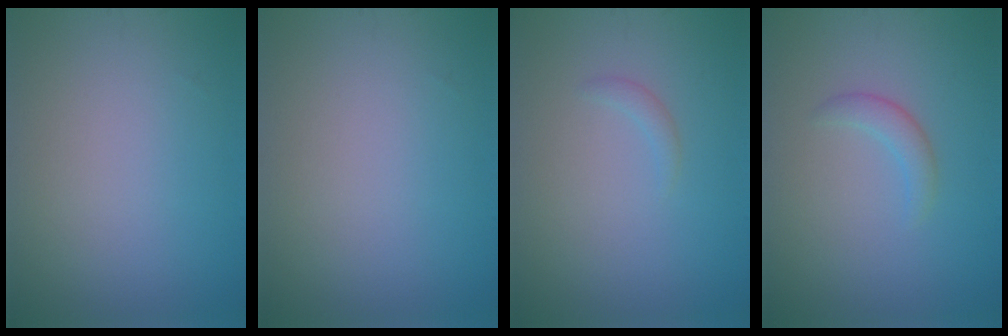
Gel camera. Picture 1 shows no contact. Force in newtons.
{"total": 0.0}
{"total": 0.8, "press": 0.8, "slide": 0.1}
{"total": 1.5, "press": 1.5, "slide": 0.1}